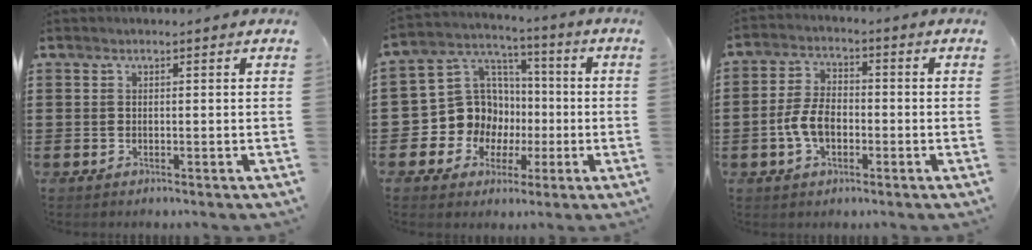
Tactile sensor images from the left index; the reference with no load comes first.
{"total": 10.8, "force": [-1.1, 10.4, 2.8], "torque": [-0.110, -0.001, -0.012]}
{"total": 6.1, "force": [-1.7, 3.5, 4.7], "torque": [-0.116, 0.000, -0.039]}